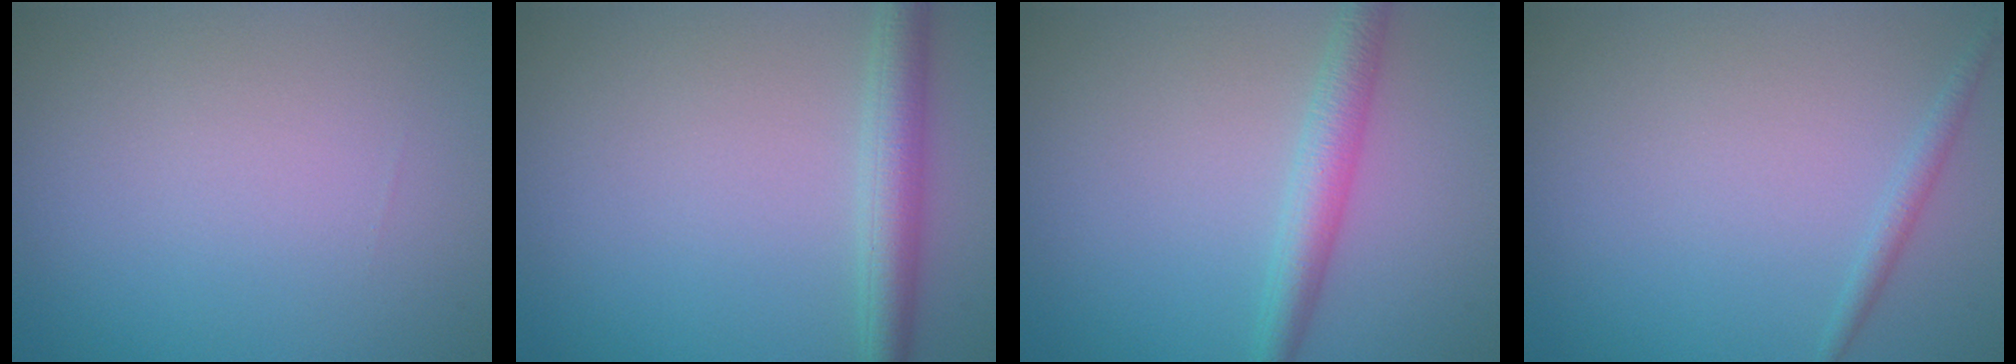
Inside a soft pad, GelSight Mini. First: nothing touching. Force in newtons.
{"total": 3.4, "press": 3.4, "slide": 0.1}
{"total": 3.1, "press": 3.1, "slide": 0.1}
{"total": 1.2, "press": 1.2, "slide": 0.1}